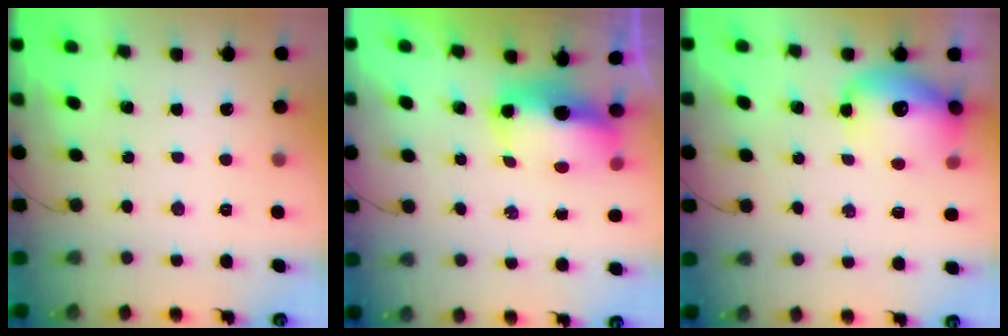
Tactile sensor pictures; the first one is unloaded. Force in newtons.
{"total": 9.2, "press": 9.0, "slide": 1.9}
{"total": 13.9, "press": 13.6, "slide": 3.2}